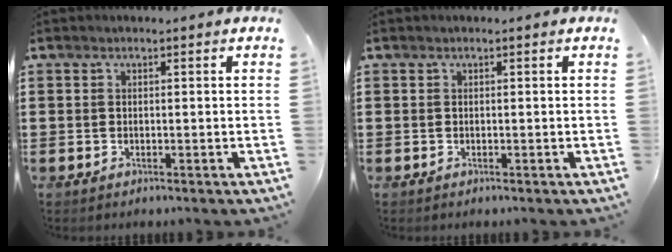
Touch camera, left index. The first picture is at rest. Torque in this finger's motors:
{"motor_torque": [0.02, -0.02, 0.00, 0.00]}